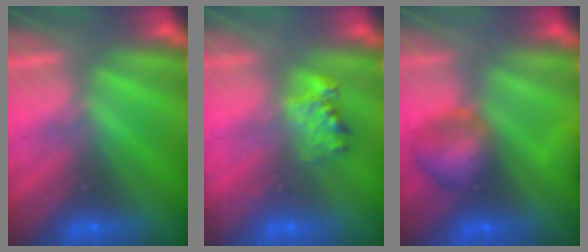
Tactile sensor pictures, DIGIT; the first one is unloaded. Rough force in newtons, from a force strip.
{"total": 2.3}
{"total": 8.9}